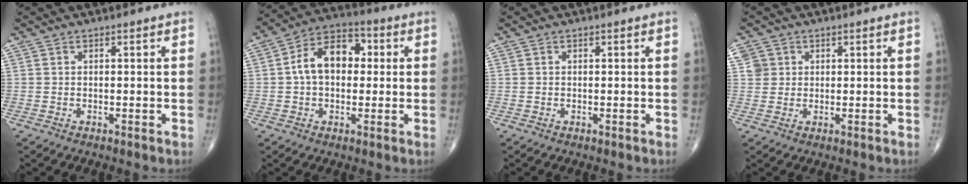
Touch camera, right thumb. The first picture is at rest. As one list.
[{"total": 11.0, "force": [1.0, 7.3, 8.2], "torque": [-0.119, 0.030, 0.008]}, {"total": 0.0}, {"total": 2.9, "force": [1.0, 2.7, 0.3], "torque": [0.012, 0.000, 0.016]}]